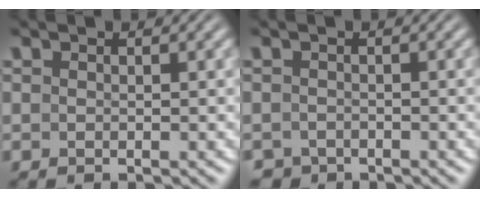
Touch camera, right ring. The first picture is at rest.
{"total": 2.2, "force": [-2.1, 0.9, -0.1], "torque": [-0.002, -0.019, -0.029]}